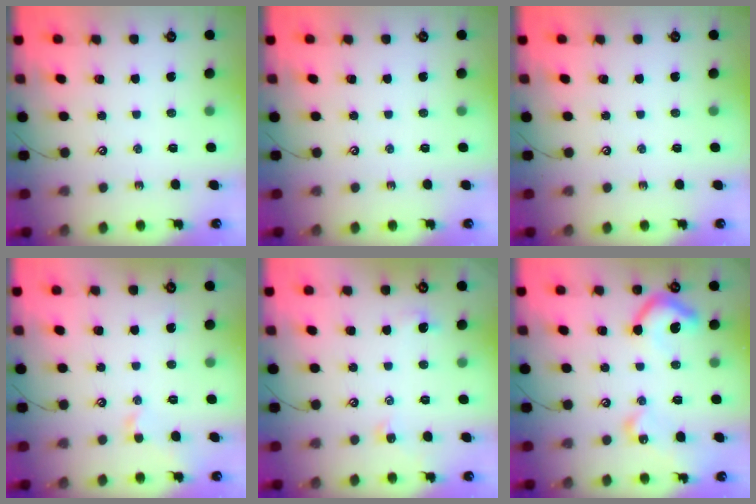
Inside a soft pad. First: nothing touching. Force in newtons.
{"total": 0.0}
{"total": 0.0}
{"total": 1.1, "press": 1.0, "slide": 0.1}
{"total": 1.0, "press": 0.9, "slide": 0.5}
{"total": 11.6, "press": 11.6, "slide": 1.2}